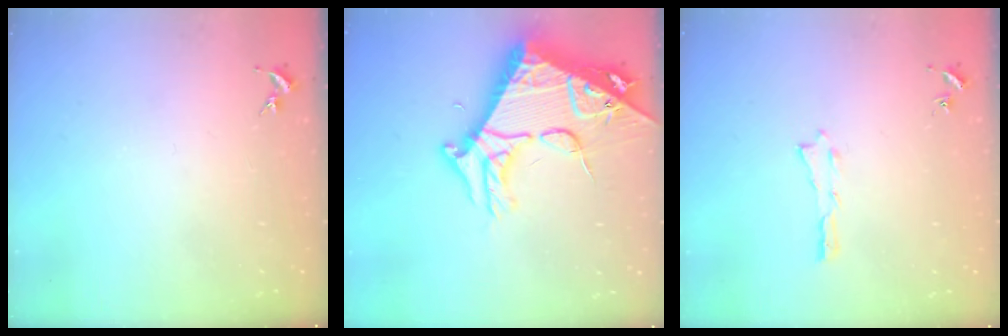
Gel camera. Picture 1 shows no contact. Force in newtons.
{"total": 12.0, "press": 11.9, "slide": 1.3}
{"total": 0.0}